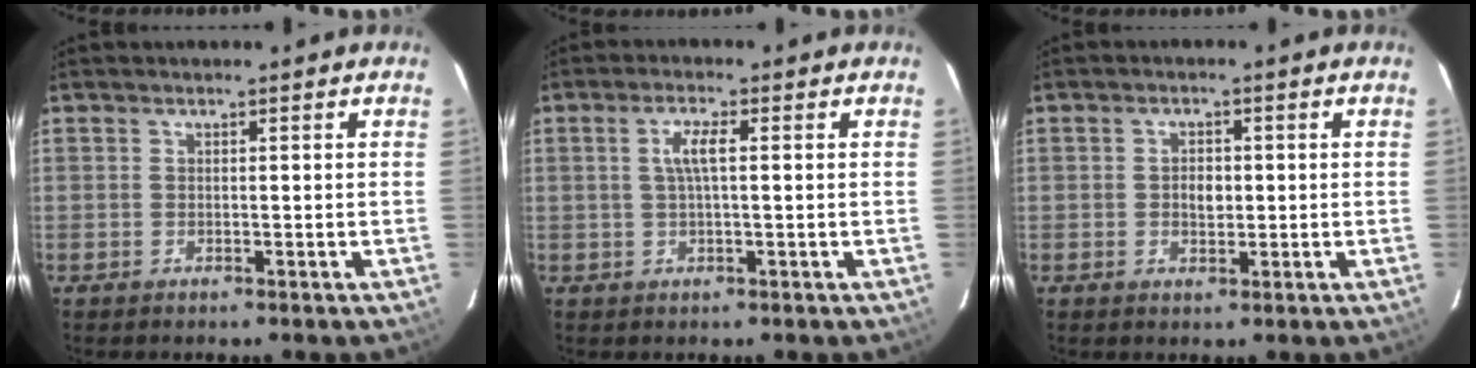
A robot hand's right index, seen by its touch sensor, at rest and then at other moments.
{"total": 3.5, "force": [0.6, 0.5, 3.5], "torque": [-0.067, 0.005, 0.010]}
{"total": 2.6, "force": [0.0, 1.8, 1.9], "torque": [-0.030, 0.005, -0.001]}